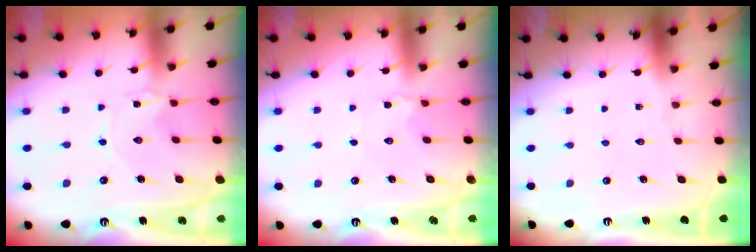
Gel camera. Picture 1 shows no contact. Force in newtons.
{"total": 2.1, "press": 2.1, "slide": 0.2}
{"total": 0.0}